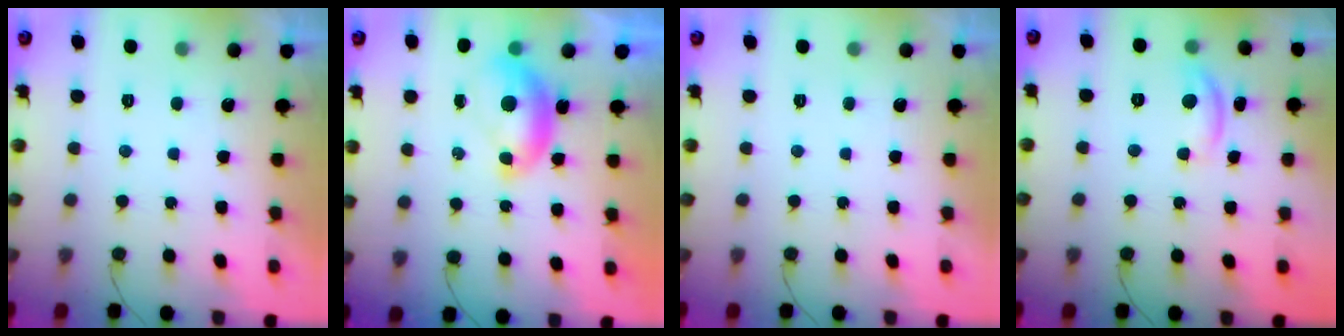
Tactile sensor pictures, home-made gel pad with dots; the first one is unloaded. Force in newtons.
{"total": 8.0, "press": 7.9, "slide": 1.3}
{"total": 0.0}
{"total": 6.1, "press": 6.1, "slide": 0.5}